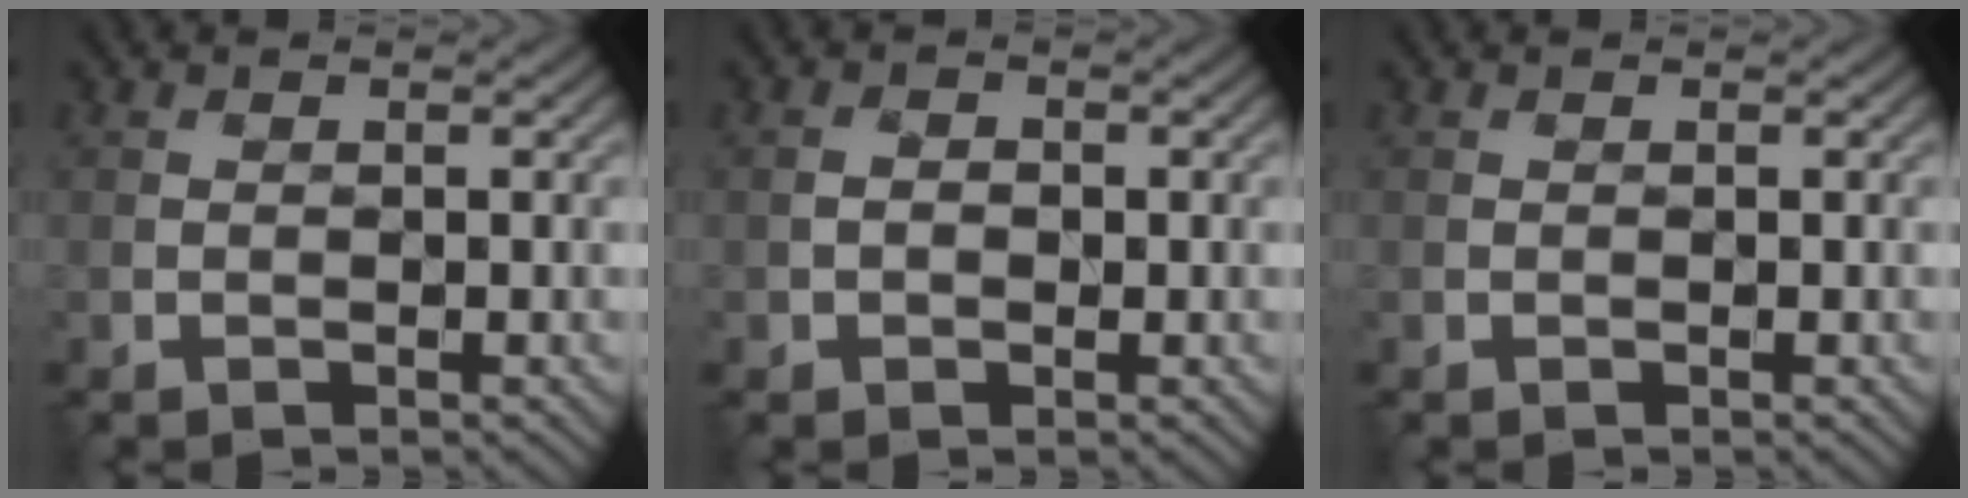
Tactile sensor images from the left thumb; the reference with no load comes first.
{"total": 1.6, "force": [-0.3, 1.3, 0.9], "torque": [-0.018, -0.002, -0.006]}
{"total": 0.0}